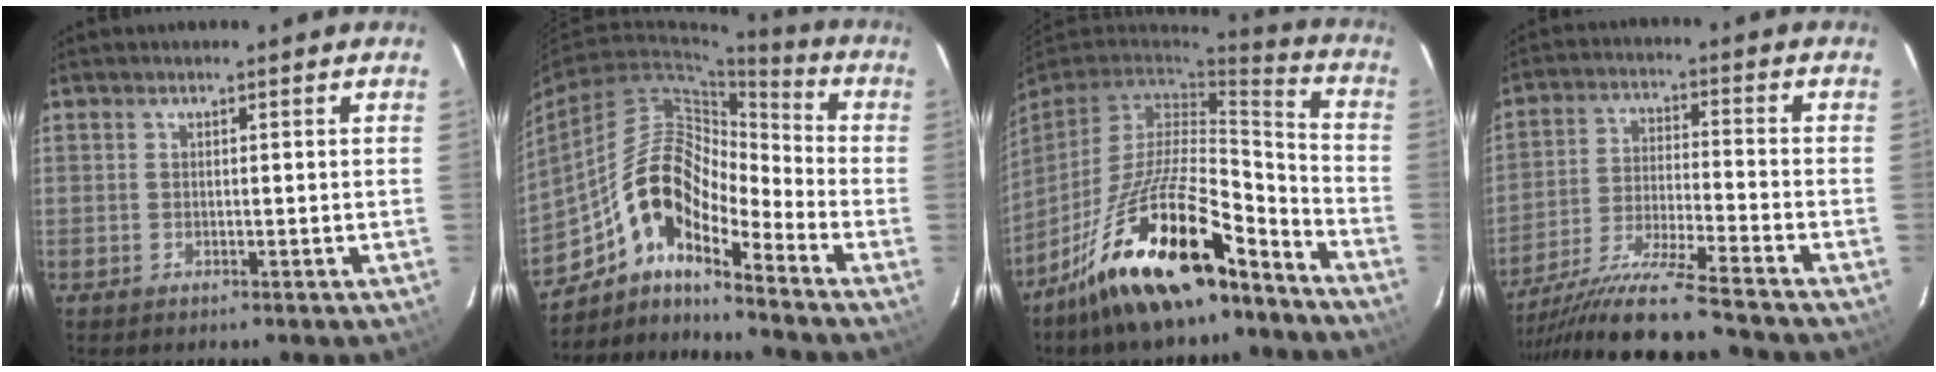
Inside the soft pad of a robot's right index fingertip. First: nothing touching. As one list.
[{"total": 13.0, "force": [-8.9, 4.1, 8.5], "torque": [-0.145, 0.017, -0.179]}, {"total": 21.8, "force": [-15.2, 6.4, 14.4], "torque": [-0.269, -0.007, -0.258]}, {"total": 15.8, "force": [-13.8, -1.6, 7.6], "torque": [-0.152, -0.031, -0.246]}]